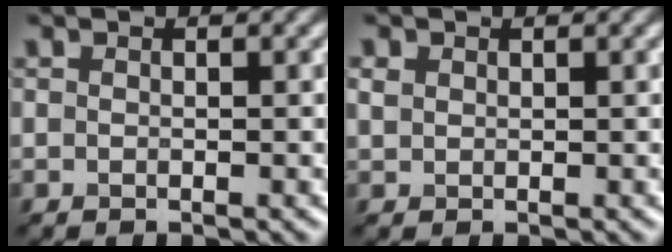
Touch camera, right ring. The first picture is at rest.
{"total": 0.6, "force": [0.4, -0.1, -0.5], "torque": [-0.008, 0.005, 0.026]}